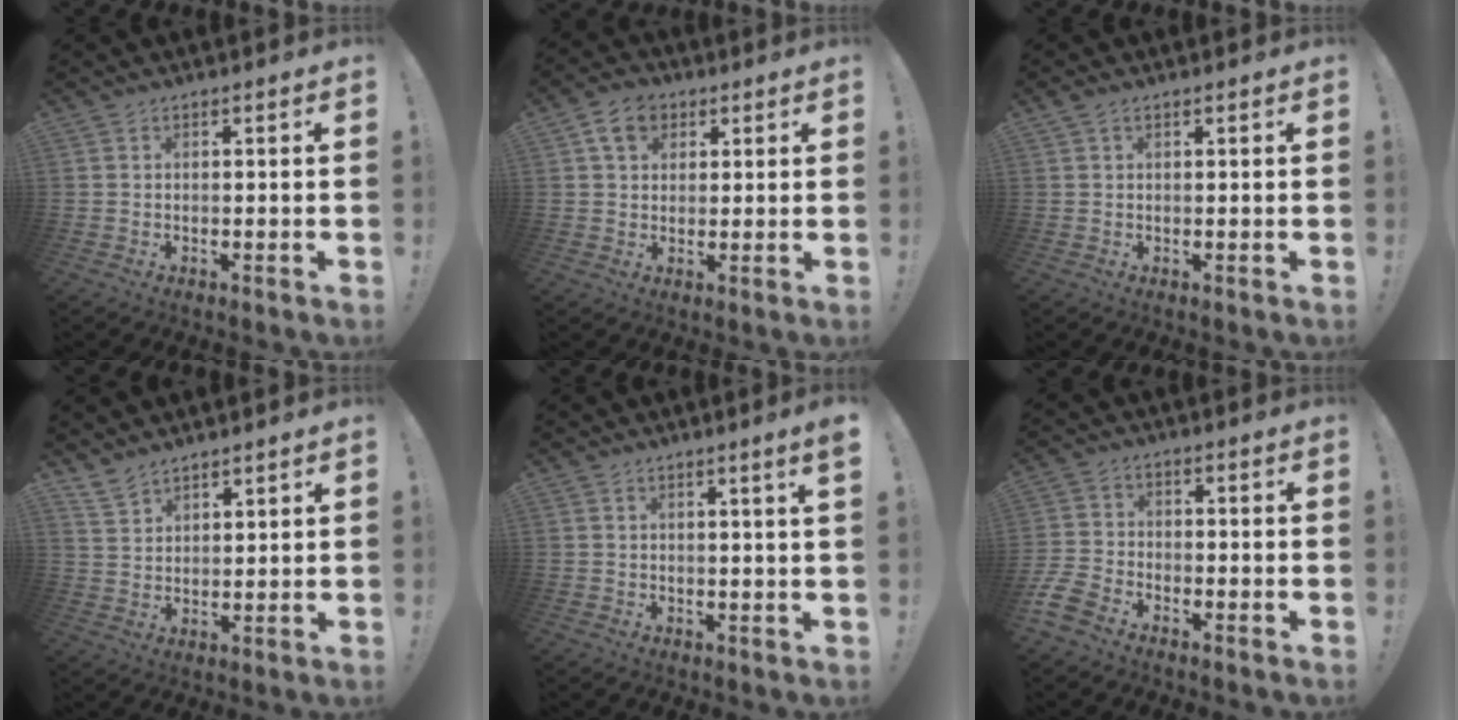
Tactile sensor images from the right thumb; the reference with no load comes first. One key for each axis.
{"total": 7.5, "fx": 3.4, "fy": 5.7, "fz": 3.5, "tx": -0.054, "ty": -0.001, "tz": 0.066}
{"total": 1.1, "fx": 0.6, "fy": 0.5, "fz": 0.7, "tx": -0.016, "ty": 0.003, "tz": 0.010}
{"total": 5.8, "fx": 5.0, "fy": 2.4, "fz": 1.5, "tx": -0.031, "ty": -0.031, "tz": 0.097}
{"total": 2.6, "fx": 1.4, "fy": -0.8, "fz": 2.1, "tx": -0.031, "ty": -0.009, "tz": 0.021}
{"total": 6.8, "fx": -4.8, "fy": 4.0, "fz": 2.7, "tx": -0.077, "ty": 0.017, "tz": -0.089}